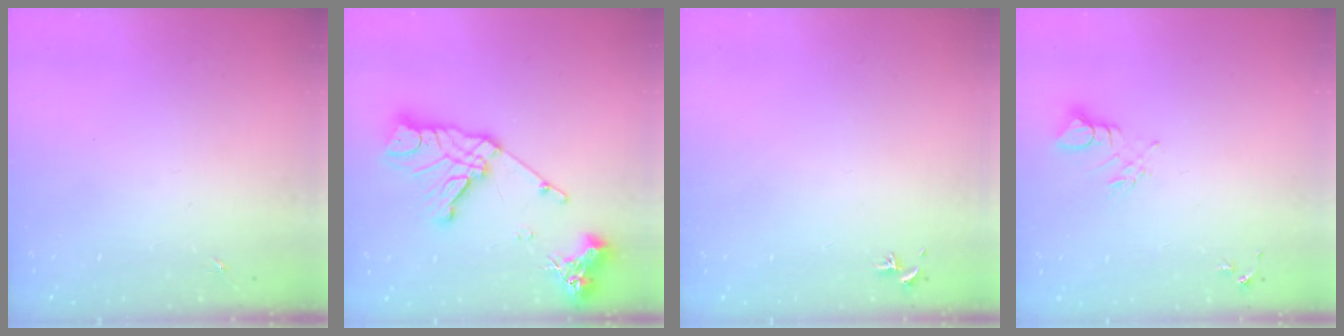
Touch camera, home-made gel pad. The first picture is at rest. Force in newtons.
{"total": 17.2, "press": 17.1, "slide": 1.8}
{"total": 0.8, "press": 0.7, "slide": 0.3}
{"total": 6.6, "press": 6.6, "slide": 0.5}